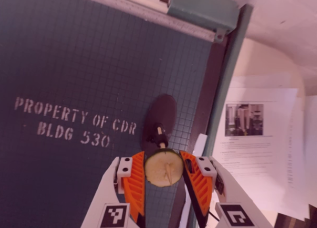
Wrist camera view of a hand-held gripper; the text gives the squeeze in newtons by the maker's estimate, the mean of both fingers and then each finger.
{"total": 9.1, "left": 9.1, "right": 9.2}